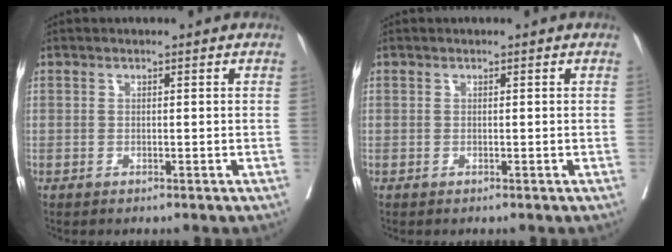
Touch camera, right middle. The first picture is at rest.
{"total": 0.0}